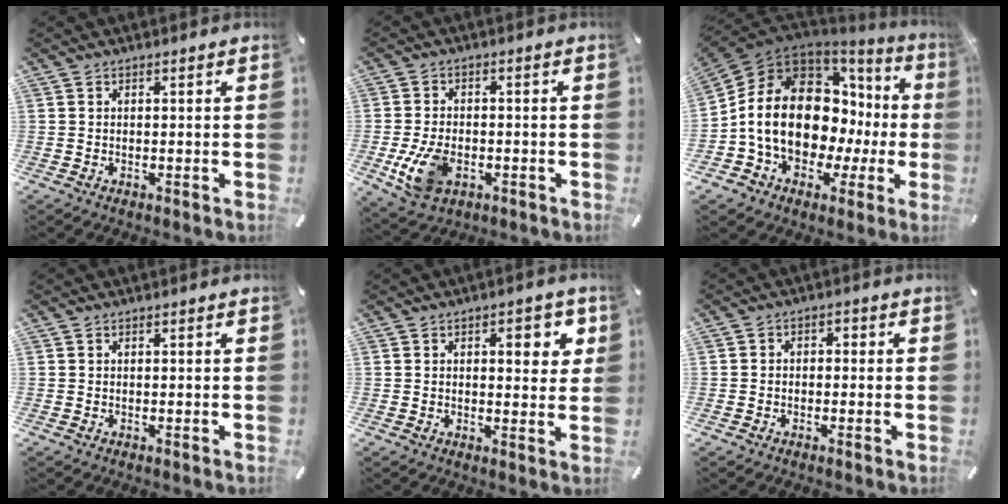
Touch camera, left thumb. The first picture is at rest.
{"total": 9.5, "force": [-2.6, 6.3, 6.7], "torque": [-0.146, -0.002, -0.045]}
{"total": 19.9, "force": [0.8, 14.4, 13.7], "torque": [-0.272, -0.023, 0.029]}
{"total": 0.0}
{"total": 6.2, "force": [2.0, 3.4, 4.8], "torque": [-0.050, -0.007, 0.023]}
{"total": 2.3, "force": [-1.6, 1.6, 0.7], "torque": [-0.011, 0.013, -0.032]}